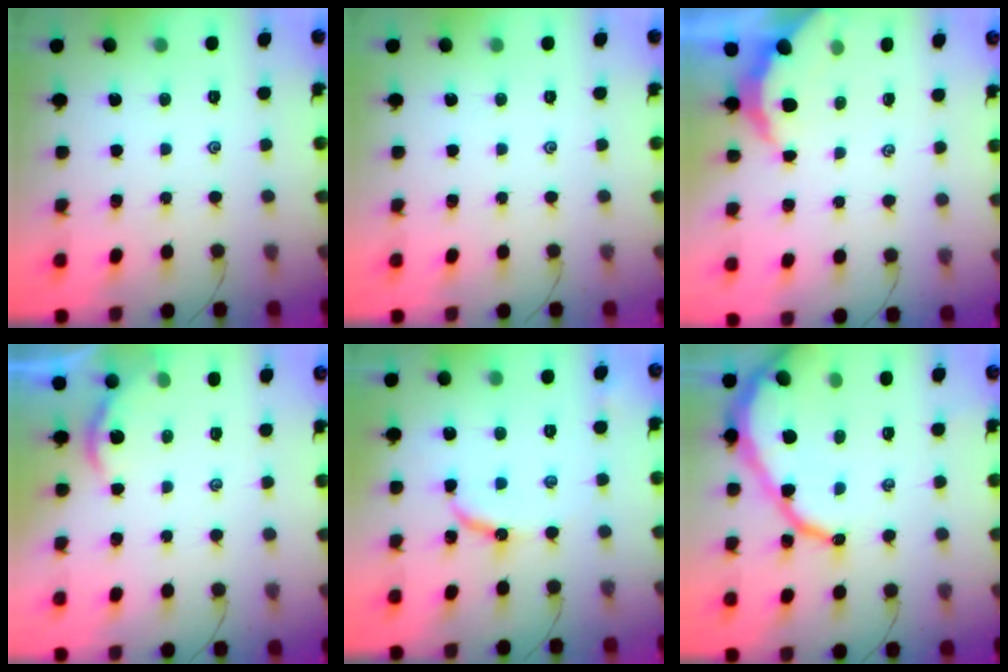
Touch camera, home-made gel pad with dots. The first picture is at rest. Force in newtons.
{"total": 0.0}
{"total": 3.3, "press": 3.3, "slide": 0.5}
{"total": 2.3, "press": 2.3, "slide": 0.3}
{"total": 7.0, "press": 7.0, "slide": 0.3}
{"total": 13.2, "press": 13.2, "slide": 1.2}